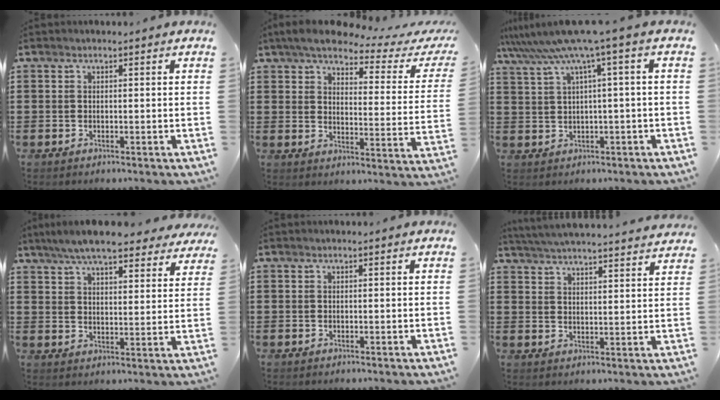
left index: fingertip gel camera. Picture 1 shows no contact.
{"total": 5.3, "force": [4.2, 0.7, 3.1], "torque": [-0.074, -0.023, 0.067]}
{"total": 6.7, "force": [2.8, -0.9, 6.0], "torque": [-0.130, -0.027, 0.041]}
{"total": 8.0, "force": [7.2, 0.8, 3.3], "torque": [-0.088, -0.019, 0.131]}
{"total": 0.0}
{"total": 4.9, "force": [4.8, -0.6, 0.7], "torque": [-0.033, -0.027, 0.084]}